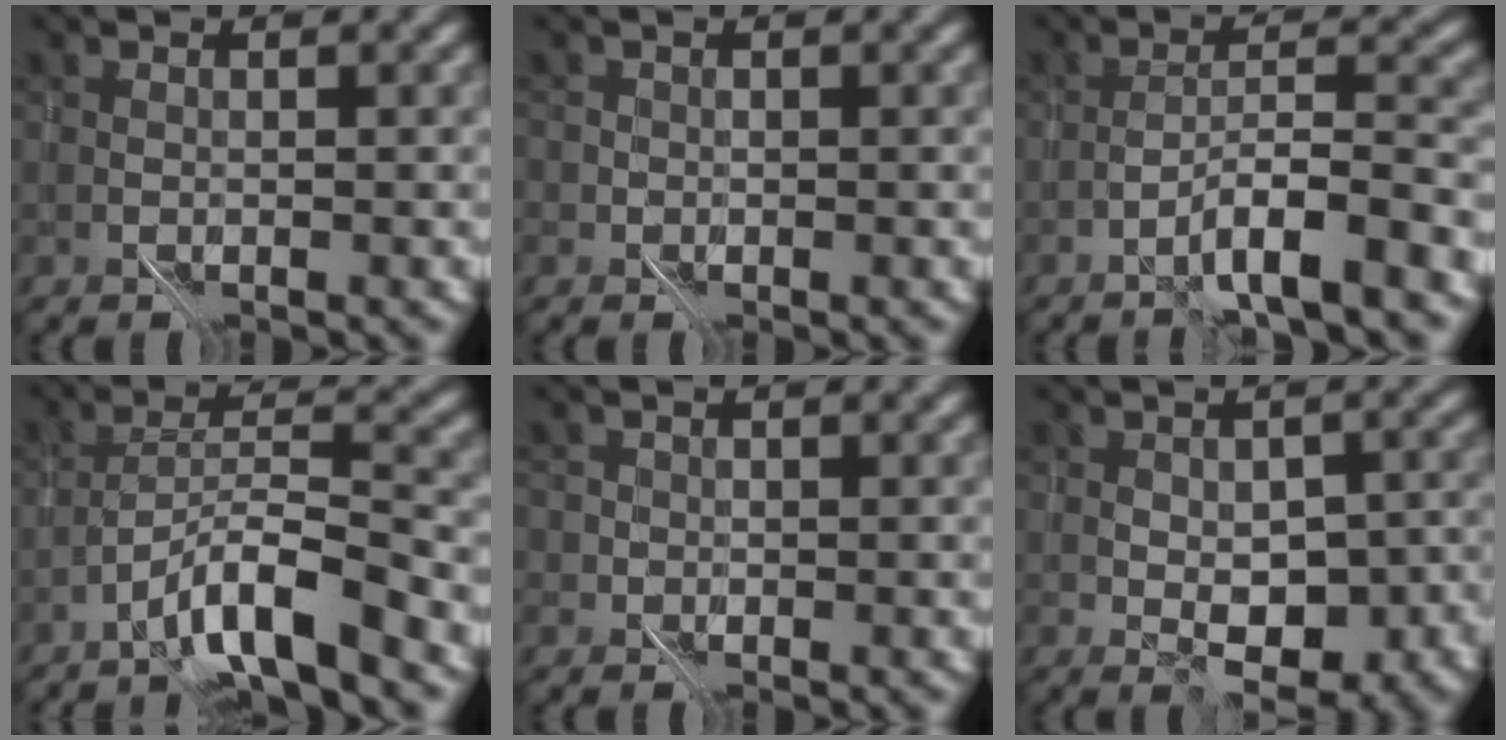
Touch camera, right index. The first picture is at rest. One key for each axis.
{"total": 0.7, "fx": 0.0, "fy": 0.7, "fz": 0.1, "tx": 0.007, "ty": -0.002, "tz": -0.003}
{"total": 4.2, "fx": -2.7, "fy": -0.1, "fz": 3.3, "tx": -0.046, "ty": 0.021, "tz": -0.052}
{"total": 5.5, "fx": -3.9, "fy": 0.3, "fz": 3.9, "tx": -0.063, "ty": 0.014, "tz": -0.074}
{"total": 1.3, "fx": 0.0, "fy": 1.3, "fz": 0.3, "tx": 0.007, "ty": -0.002, "tz": -0.003}
{"total": 5.3, "fx": -1.0, "fy": 2.9, "fz": 4.4, "tx": -0.056, "ty": -0.005, "tz": -0.012}